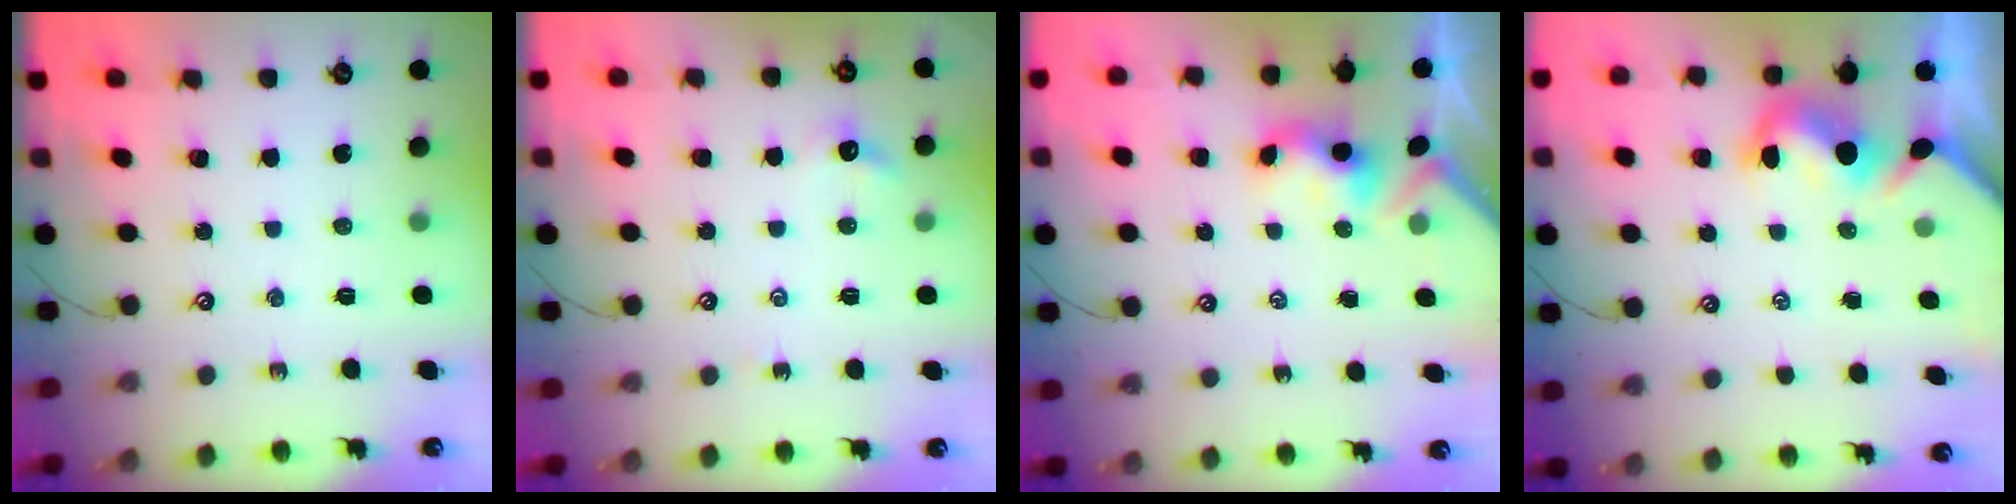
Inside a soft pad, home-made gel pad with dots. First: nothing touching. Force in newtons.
{"total": 2.0, "press": 2.0, "slide": 0.5}
{"total": 3.1, "press": 3.1, "slide": 0.4}
{"total": 2.6, "press": 2.4, "slide": 1.0}